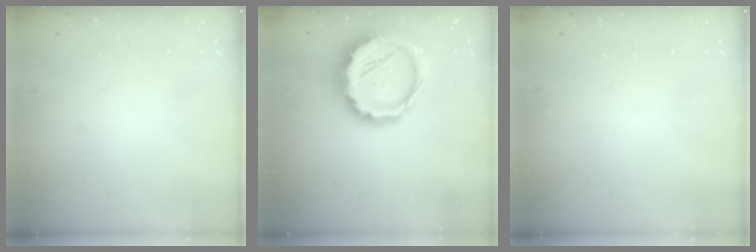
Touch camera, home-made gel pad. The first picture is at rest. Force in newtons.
{"total": 14.6, "press": 14.3, "slide": 3.3}
{"total": 0.0}